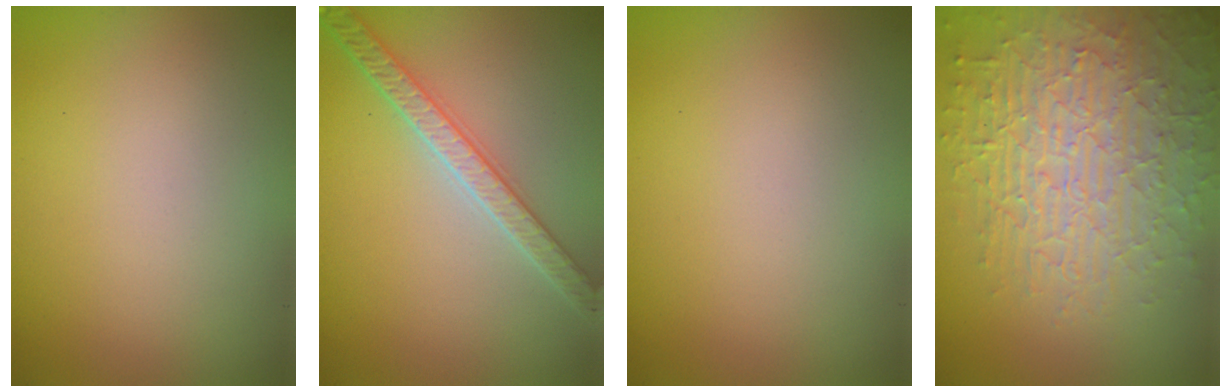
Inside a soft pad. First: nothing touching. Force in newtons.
{"total": 3.6, "press": 3.5, "slide": 0.7}
{"total": 0.0}
{"total": 7.5, "press": 5.4, "slide": 5.1}